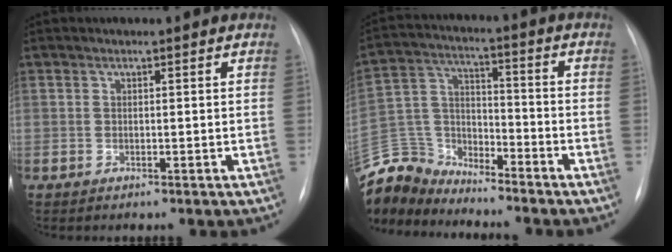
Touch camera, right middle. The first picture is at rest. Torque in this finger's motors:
{"motor_torque": [0.77, -0.92, 0.09, 0.01]}